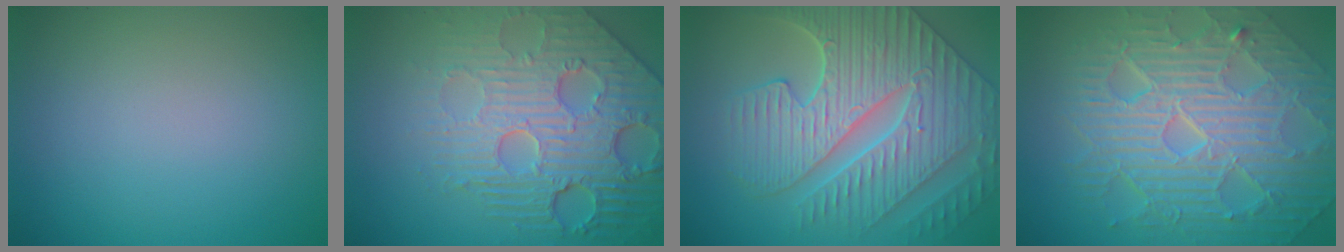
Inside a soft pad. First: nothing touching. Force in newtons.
{"total": 8.2, "press": 5.9, "slide": 5.7}
{"total": 8.2, "press": 6.9, "slide": 4.5}
{"total": 10.7, "press": 7.0, "slide": 8.1}